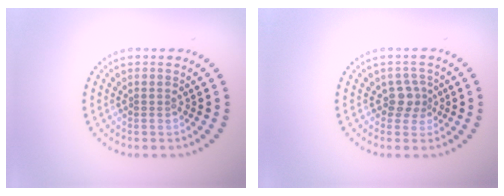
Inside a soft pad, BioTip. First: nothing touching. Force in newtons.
{"total": 2.0, "press": 1.7, "slide": 1.2}